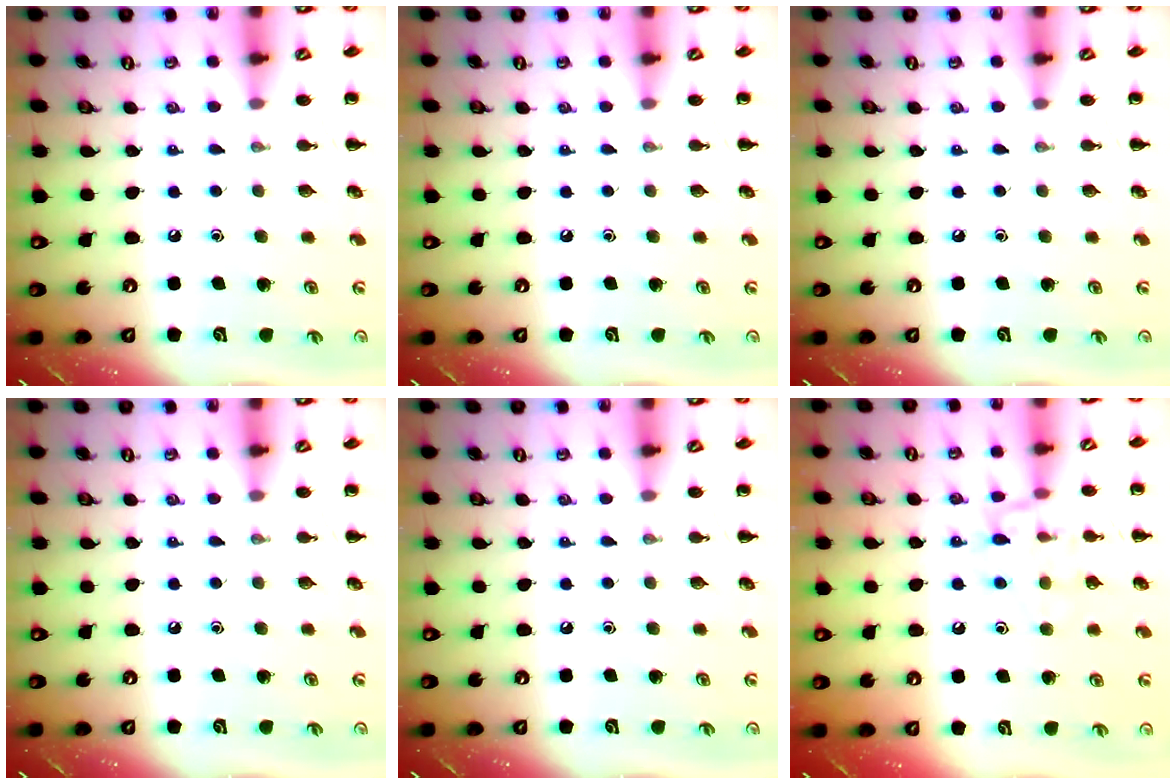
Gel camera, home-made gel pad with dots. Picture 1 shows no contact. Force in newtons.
{"total": 0.0}
{"total": 0.0}
{"total": 0.0}
{"total": 0.0}
{"total": 11.0, "press": 11.0, "slide": 0.8}